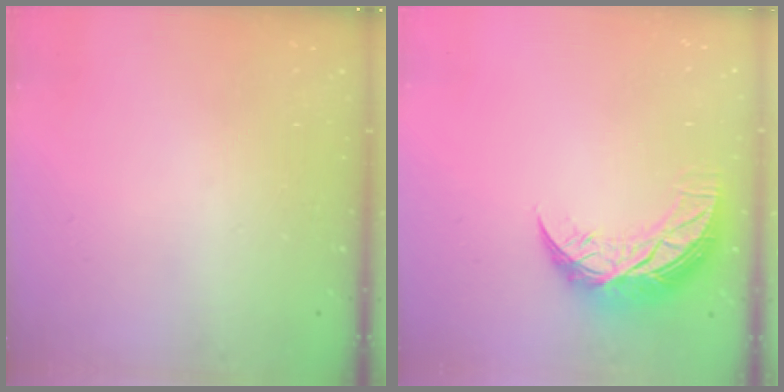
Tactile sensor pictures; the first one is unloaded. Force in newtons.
{"total": 10.1, "press": 10.0, "slide": 0.9}